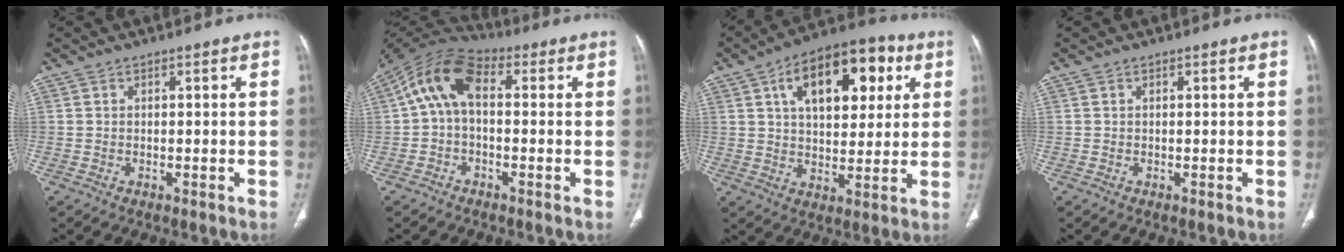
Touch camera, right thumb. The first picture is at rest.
{"total": 10.6, "force": [1.1, 6.2, 8.5], "torque": [-0.150, 0.036, 0.004]}
{"total": 18.1, "force": [6.5, 9.9, 13.7], "torque": [-0.158, 0.007, 0.094]}
{"total": 0.0}